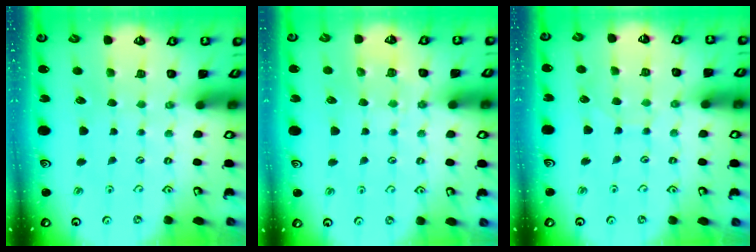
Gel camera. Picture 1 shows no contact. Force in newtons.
{"total": 6.9, "press": 6.9, "slide": 0.7}
{"total": 3.8, "press": 3.7, "slide": 0.4}